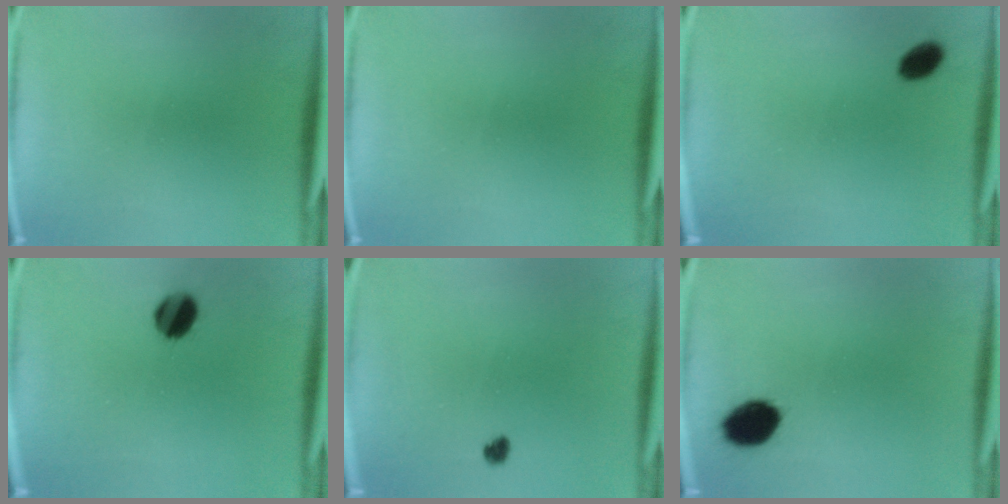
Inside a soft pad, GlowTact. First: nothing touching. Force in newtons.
{"total": 0.0}
{"total": 3.7}
{"total": 8.1}
{"total": 1.7}
{"total": 7.9}